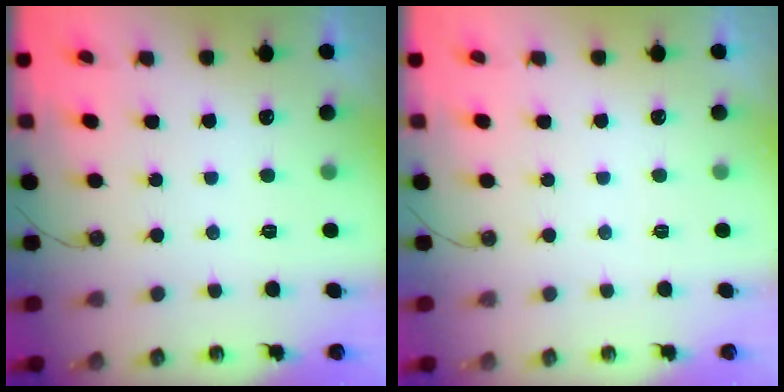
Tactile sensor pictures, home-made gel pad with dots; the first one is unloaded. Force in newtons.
{"total": 0.0}